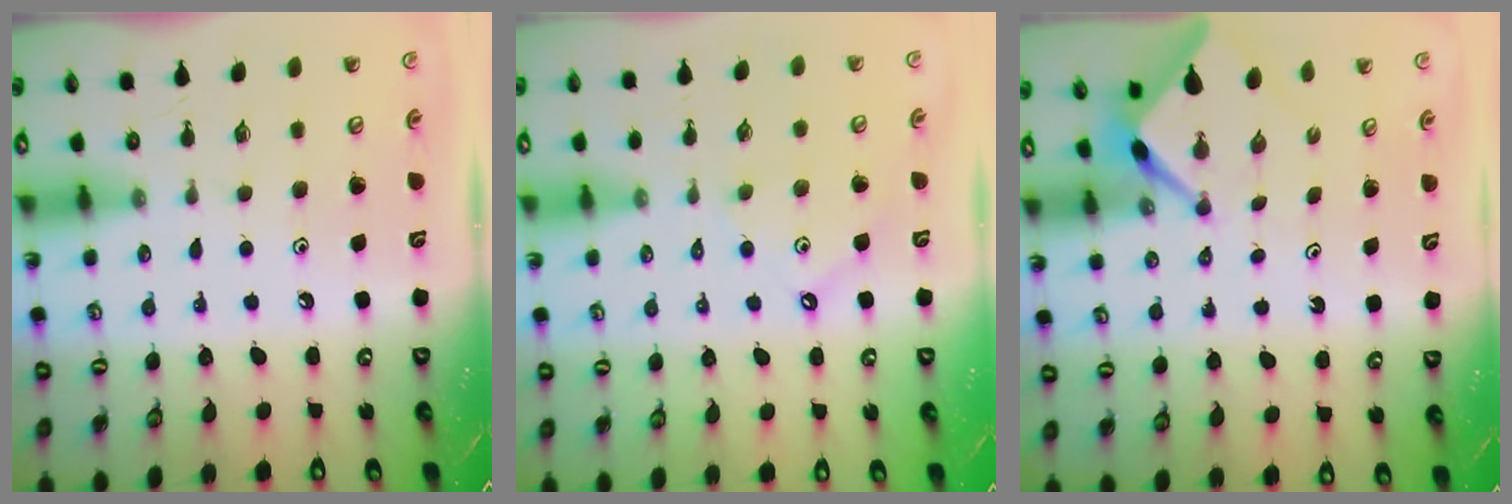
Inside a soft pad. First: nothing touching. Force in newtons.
{"total": 1.5, "press": 1.4, "slide": 0.2}
{"total": 2.6, "press": 2.6, "slide": 0.3}